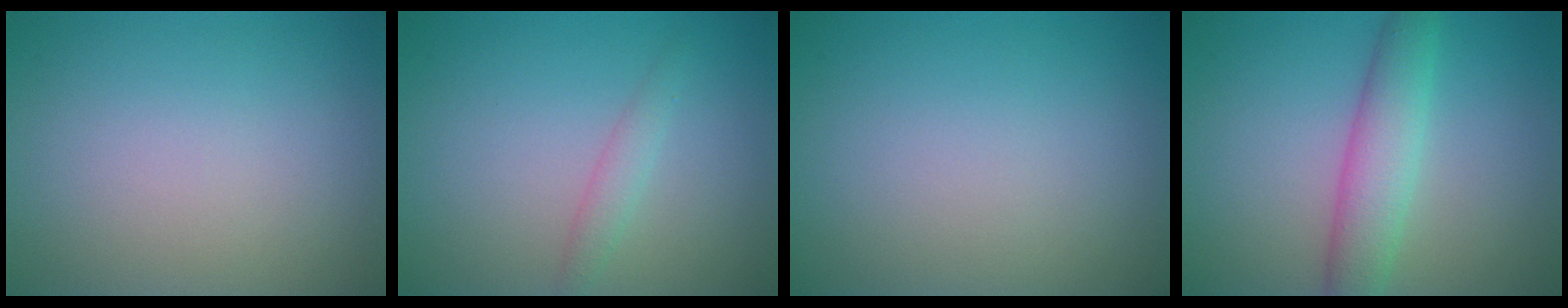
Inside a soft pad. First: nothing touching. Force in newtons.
{"total": 1.4, "press": 1.4, "slide": 0.1}
{"total": 0.0}
{"total": 4.3, "press": 4.3, "slide": 0.1}